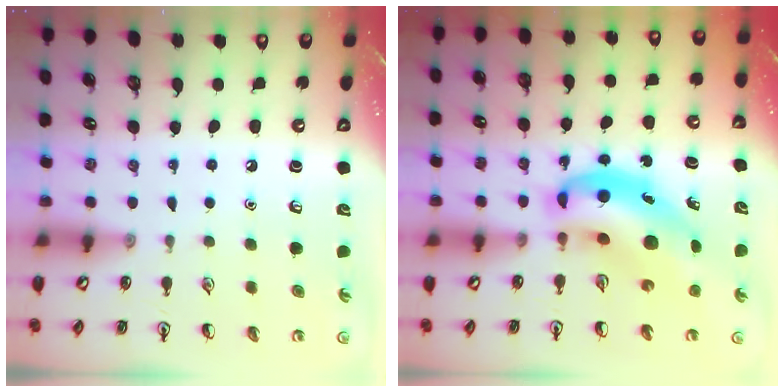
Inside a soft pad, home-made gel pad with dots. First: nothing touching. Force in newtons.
{"total": 11.3, "press": 10.8, "slide": 3.3}